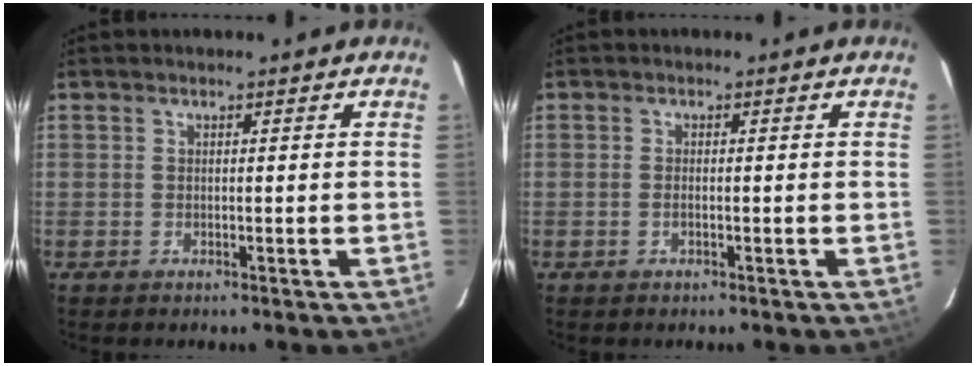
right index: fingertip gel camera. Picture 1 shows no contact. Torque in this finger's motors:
{"motor_torque": [0.00, 0.08, -0.04, 0.00]}